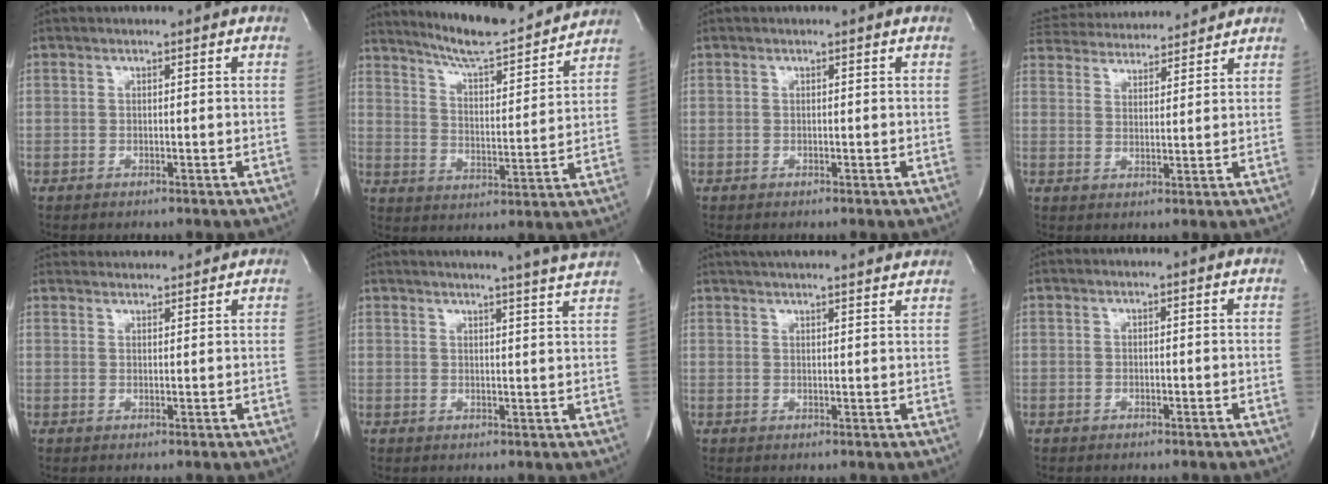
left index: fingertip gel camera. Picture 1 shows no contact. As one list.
[{"total": 16.7, "force": [15.4, 1.5, 6.3], "torque": [-0.103, -0.009, 0.228]}, {"total": 0.0}, {"total": 14.7, "force": [13.7, 2.9, 4.6], "torque": [-0.089, 0.038, 0.213]}, {"total": 7.2, "force": [7.1, 0.7, 0.9], "torque": [-0.017, 0.028, 0.100]}, {"total": 14.9, "force": [13.9, -1.8, 4.9], "torque": [-0.084, -0.047, 0.165]}, {"total": 17.2, "force": [15.9, 1.2, 6.6], "torque": [-0.108, 0.027, 0.210]}, {"total": 0.0}]